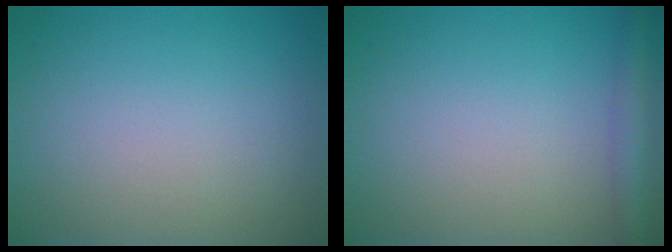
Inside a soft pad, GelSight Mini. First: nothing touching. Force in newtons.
{"total": 2.6, "press": 2.6, "slide": 0.1}